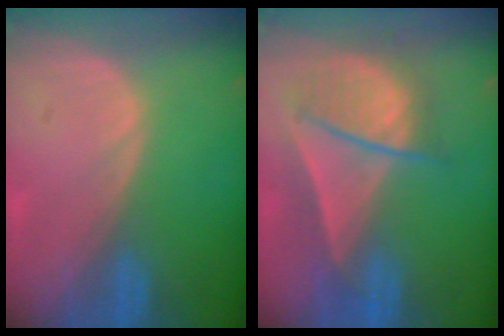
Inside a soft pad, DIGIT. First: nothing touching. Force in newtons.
{"total": 7.8, "press": 7.3, "slide": 2.7}